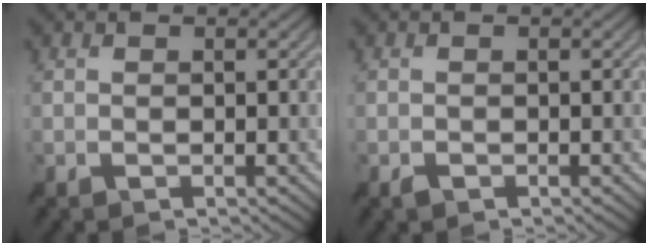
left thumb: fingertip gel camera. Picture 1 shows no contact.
{"total": 0.6, "force": [-0.4, 0.2, 0.3], "torque": [-0.006, 0.000, -0.008]}